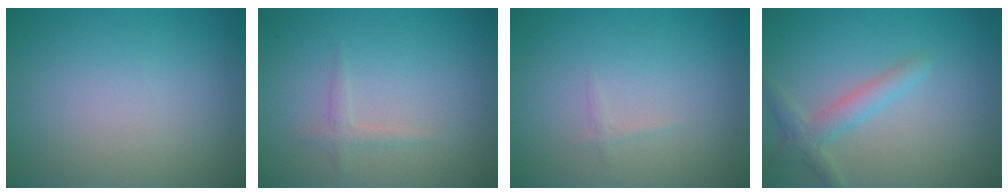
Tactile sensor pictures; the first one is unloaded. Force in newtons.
{"total": 1.1, "press": 1.1, "slide": 0.0}
{"total": 0.5, "press": 0.5, "slide": 0.0}
{"total": 2.5, "press": 2.5, "slide": 0.1}